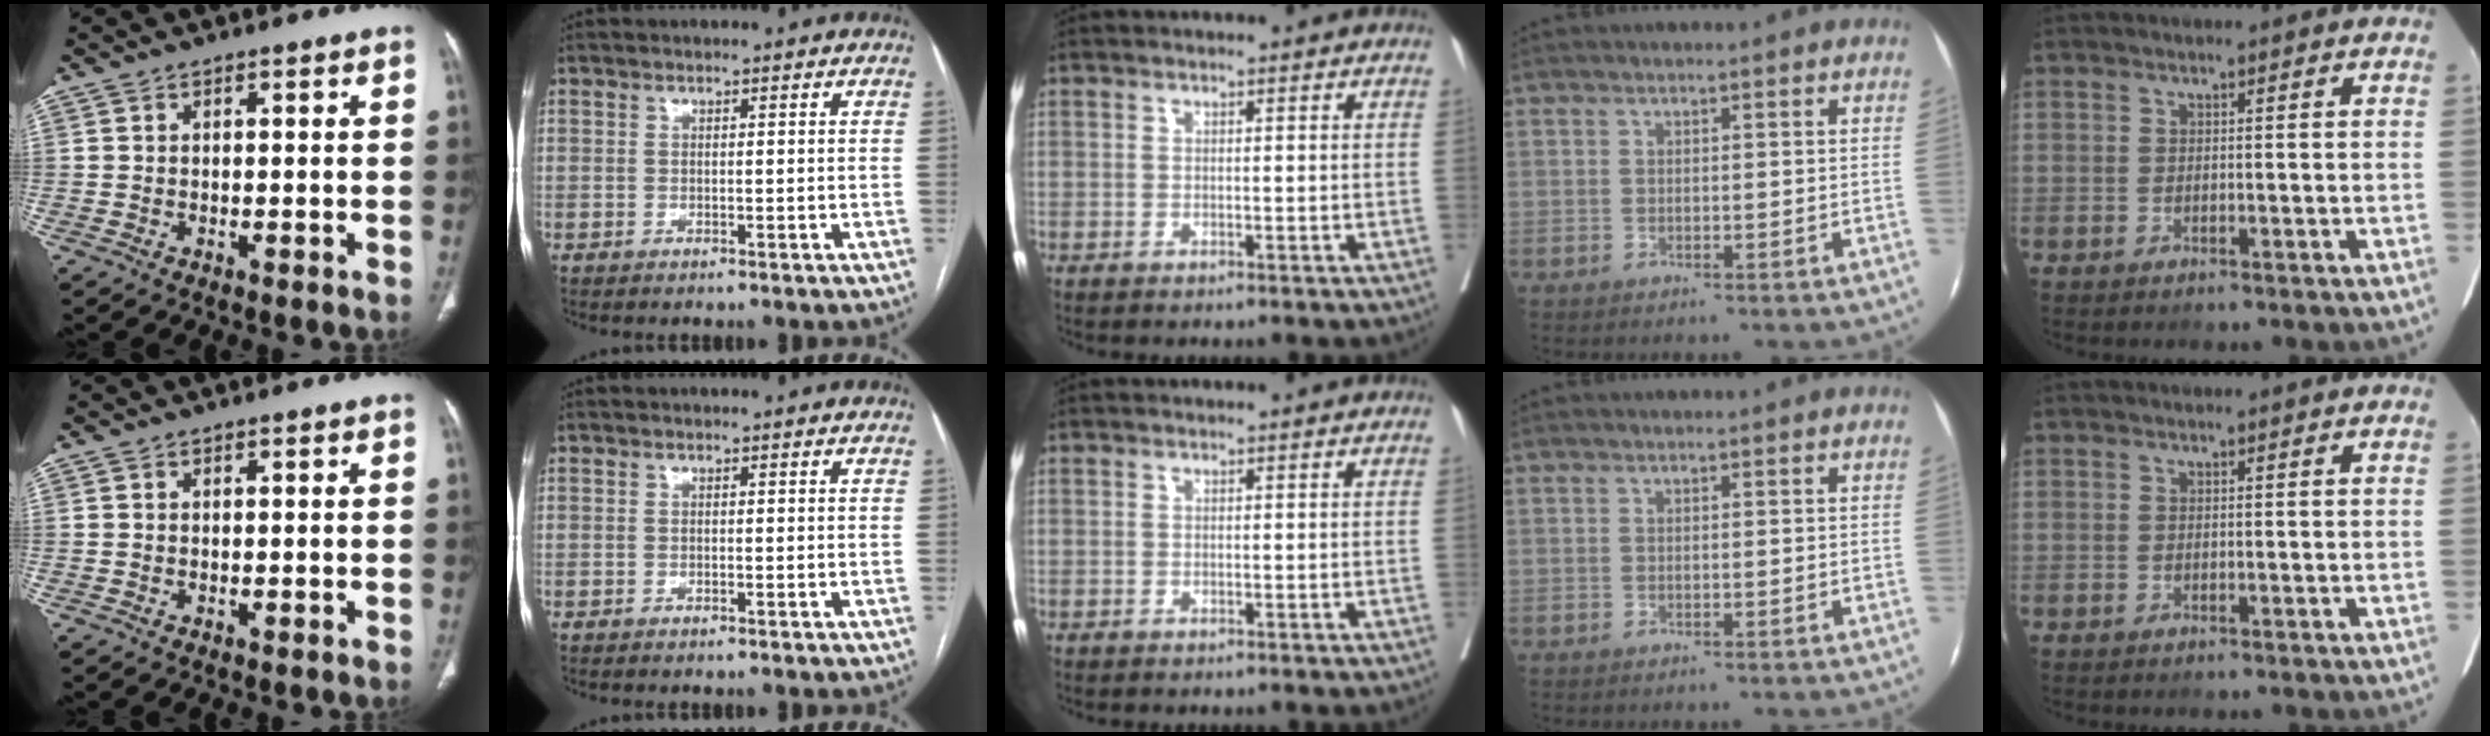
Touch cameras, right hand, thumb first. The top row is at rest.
{}